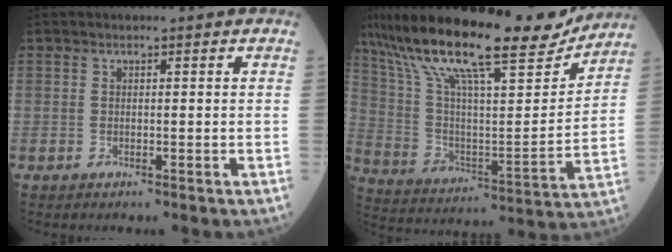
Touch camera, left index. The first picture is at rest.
{"total": 26.3, "force": [21.3, 4.6, 14.8], "torque": [-0.274, 0.003, 0.339]}